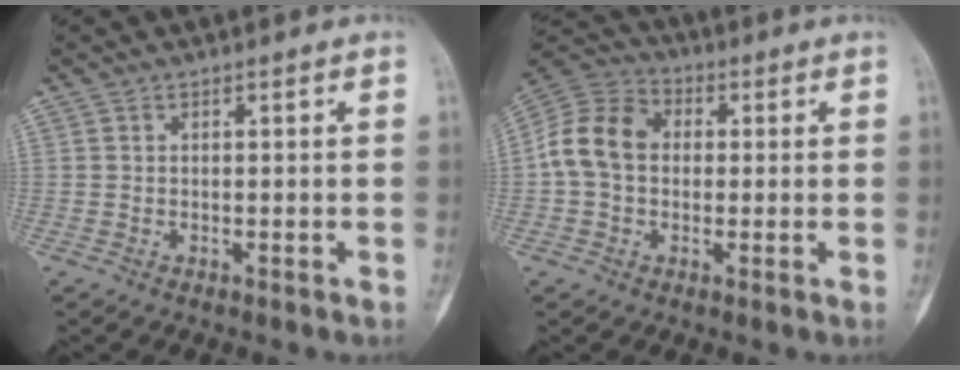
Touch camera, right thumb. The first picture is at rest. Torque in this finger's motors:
{"motor_torque": [0.11, 0.12, 0.04, 0.00, 0.04]}